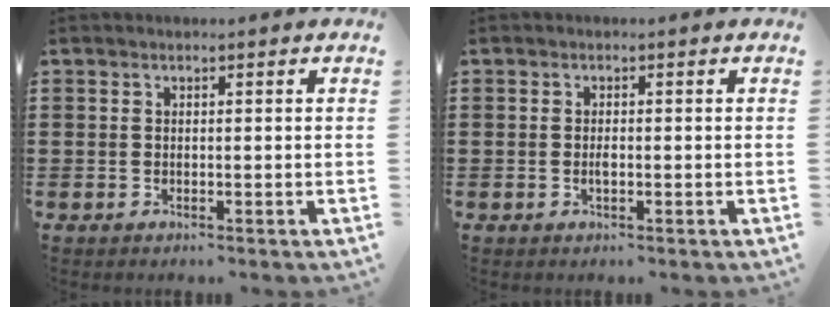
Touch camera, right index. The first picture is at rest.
{"total": 1.2, "force": [-0.3, 0.4, 1.1], "torque": [-0.021, -0.001, -0.005]}